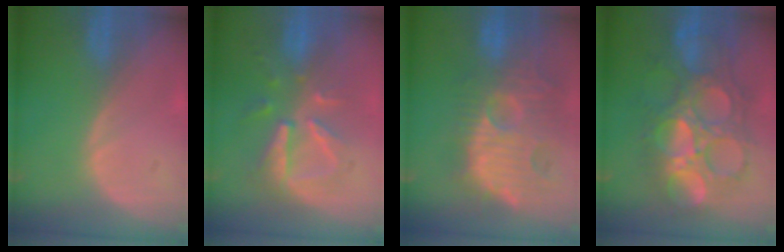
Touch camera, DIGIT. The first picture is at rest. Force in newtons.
{"total": 8.0, "press": 7.7, "slide": 2.4}
{"total": 13.8, "press": 12.3, "slide": 6.2}
{"total": 12.2, "press": 12.1, "slide": 1.4}